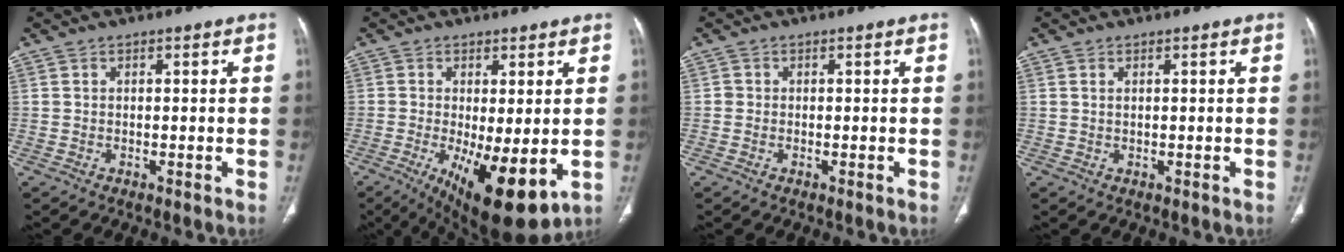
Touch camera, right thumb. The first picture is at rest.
{"total": 13.7, "force": [-3.3, 4.7, 12.4], "torque": [-0.196, -0.029, -0.033]}
{"total": 0.7, "force": [-0.1, 0.7, 0.1], "torque": [0.001, 0.004, -0.002]}
{"total": 0.6, "force": [0.3, 0.2, 0.5], "torque": [-0.015, 0.004, 0.008]}